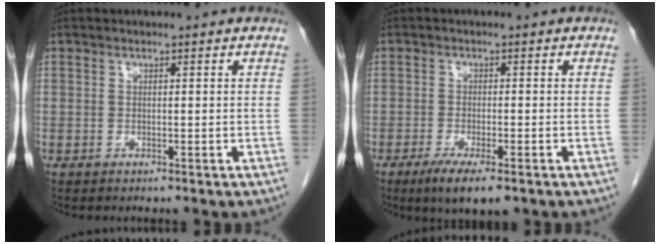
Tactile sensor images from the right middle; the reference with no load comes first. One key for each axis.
{"total": 6.3, "fx": -4.0, "fy": 1.2, "fz": 4.8, "tx": -0.080, "ty": -0.016, "tz": -0.059}